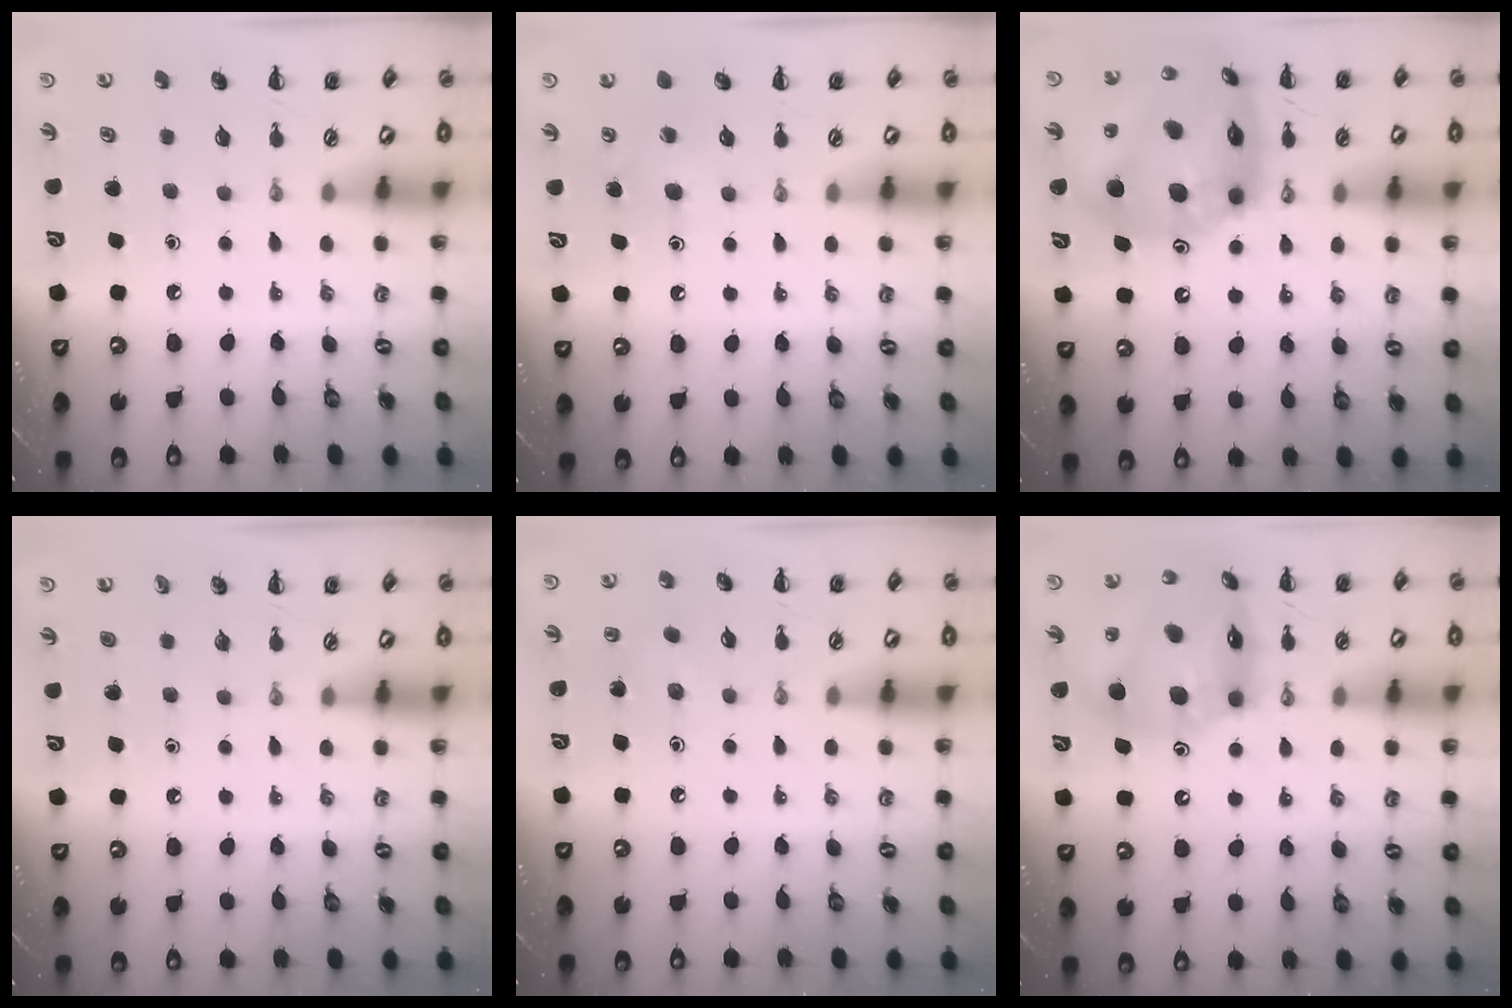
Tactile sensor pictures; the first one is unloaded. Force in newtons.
{"total": 5.5, "press": 5.3, "slide": 1.6}
{"total": 22.0, "press": 21.1, "slide": 6.3}
{"total": 0.0}
{"total": 2.5, "press": 2.4, "slide": 0.8}
{"total": 17.4, "press": 16.7, "slide": 5.1}